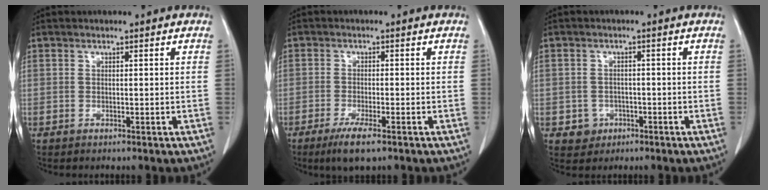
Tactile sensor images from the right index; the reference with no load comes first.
{"total": 4.9, "force": [-3.1, 0.7, 3.7], "torque": [-0.071, -0.012, -0.052]}
{"total": 3.1, "force": [-1.1, 2.9, 0.3], "torque": [0.004, 0.013, -0.010]}